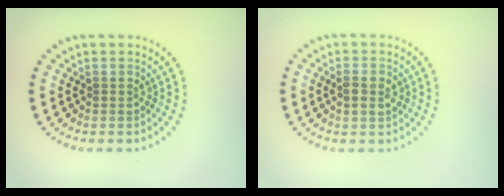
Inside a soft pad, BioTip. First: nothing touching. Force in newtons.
{"total": 1.9, "press": 1.9, "slide": 0.1}